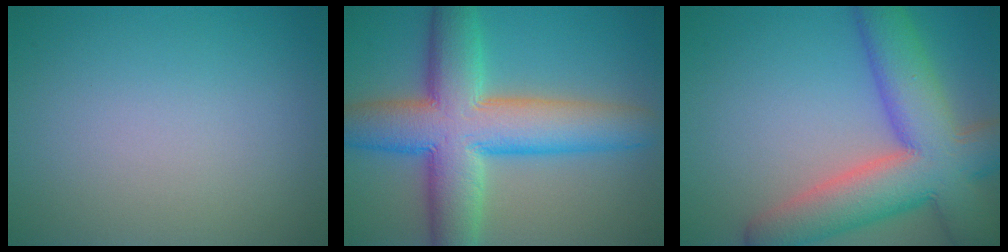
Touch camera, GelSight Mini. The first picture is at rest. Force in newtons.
{"total": 11.5, "press": 11.5, "slide": 0.3}
{"total": 11.1, "press": 11.1, "slide": 0.7}